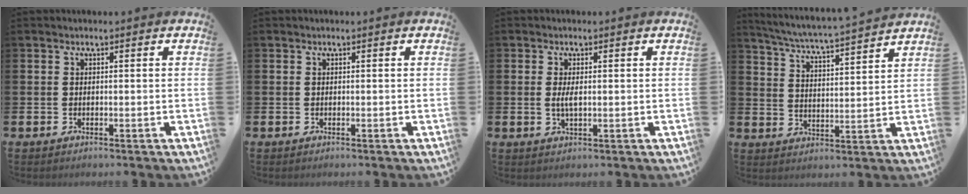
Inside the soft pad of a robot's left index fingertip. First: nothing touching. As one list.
[{"total": 0.0}, {"total": 2.1, "force": [0.2, 0.7, 2.0], "torque": [-0.036, 0.000, 0.001]}, {"total": 5.5, "force": [5.2, -0.3, 1.6], "torque": [-0.055, -0.042, 0.088]}]